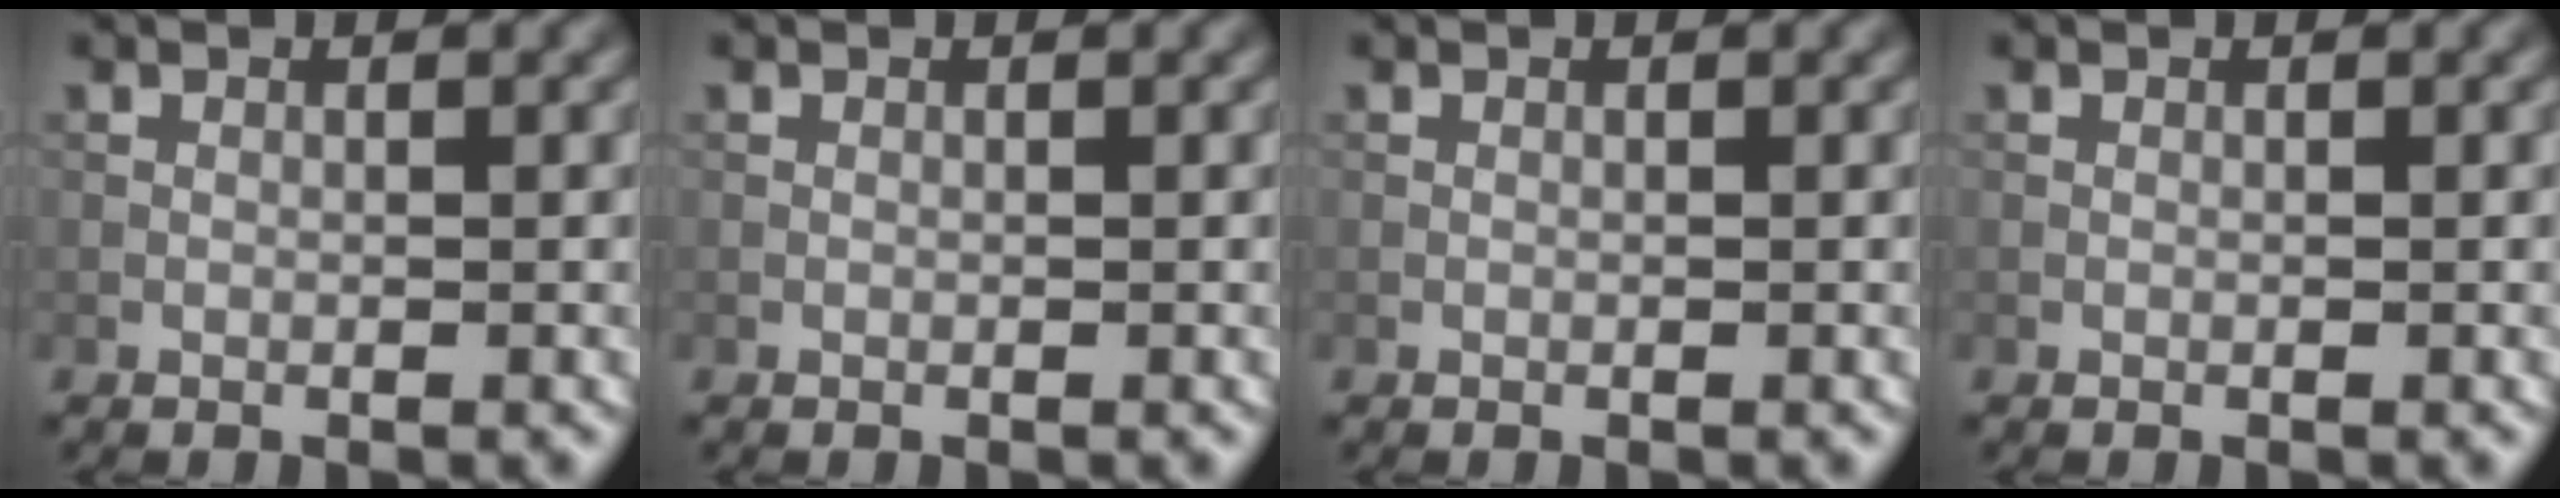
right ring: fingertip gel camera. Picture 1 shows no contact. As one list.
[{"total": 0.0}, {"total": 0.0}, {"total": 0.0}]